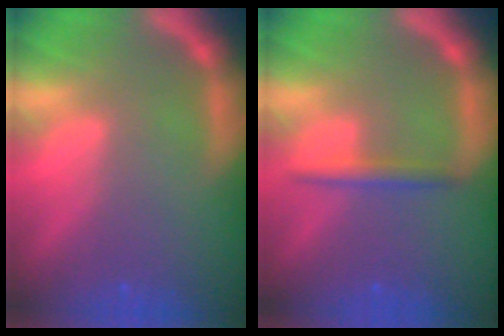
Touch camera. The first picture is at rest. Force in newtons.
{"total": 1.9}